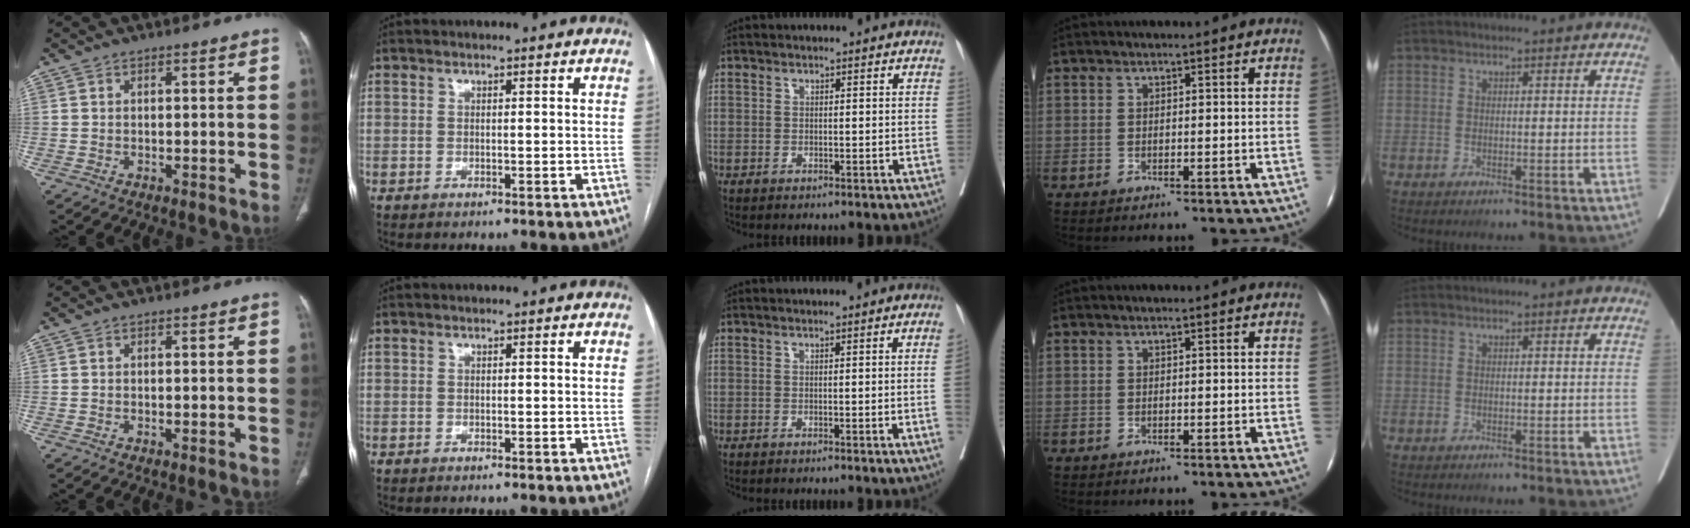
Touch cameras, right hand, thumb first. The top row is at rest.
{"middle": {"total": 1.8, "force": [-0.3, -0.7, 1.6], "torque": [-0.017, -0.001, -0.003]}}